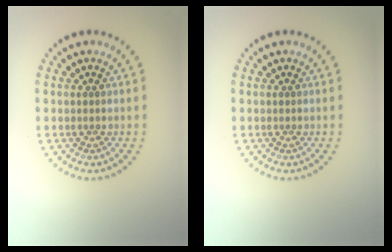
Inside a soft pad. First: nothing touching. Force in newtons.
{"total": 0.0}